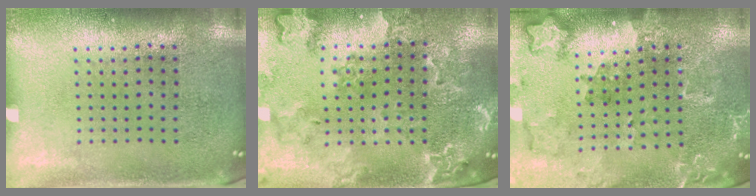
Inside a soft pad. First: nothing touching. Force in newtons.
{"total": 1.9, "press": 1.9, "slide": 0.3}
{"total": 1.8, "press": 1.7, "slide": 0.3}